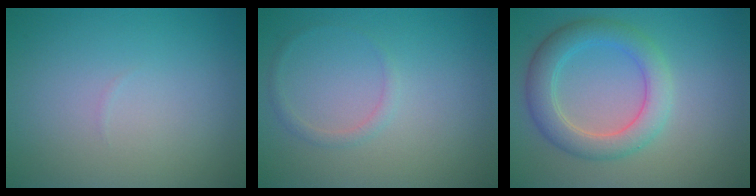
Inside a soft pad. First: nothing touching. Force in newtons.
{"total": 0.9, "press": 0.9, "slide": 0.1}
{"total": 4.6, "press": 4.6, "slide": 0.4}